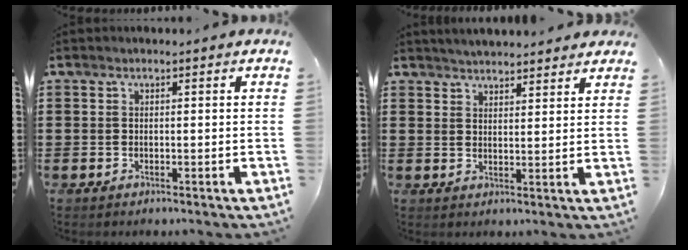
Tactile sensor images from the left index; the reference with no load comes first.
{"total": 3.0, "force": [3.0, 0.0, 0.1], "torque": [-0.011, -0.008, 0.056]}